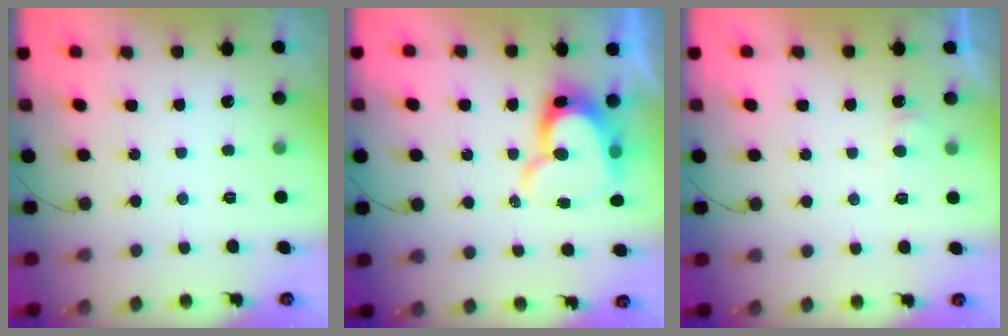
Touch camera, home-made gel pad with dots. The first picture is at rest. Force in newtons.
{"total": 13.2, "press": 13.1, "slide": 1.1}
{"total": 3.2, "press": 3.2, "slide": 0.3}